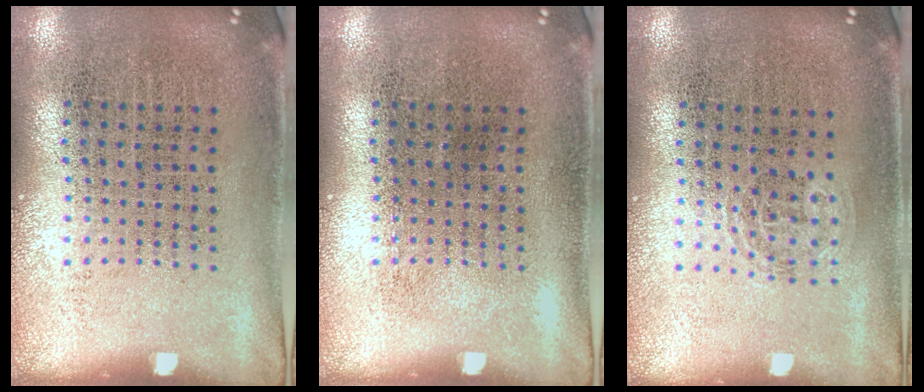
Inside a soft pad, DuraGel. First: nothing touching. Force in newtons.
{"total": 0.0}
{"total": 0.8, "press": 0.6, "slide": 0.6}